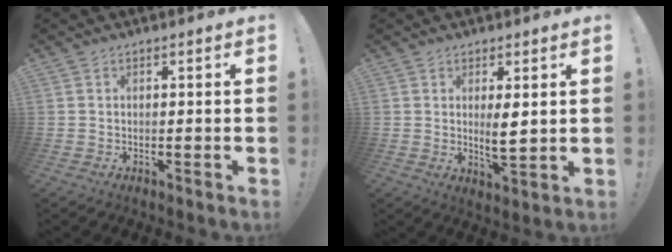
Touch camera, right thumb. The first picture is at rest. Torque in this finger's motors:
{"motor_torque": [-0.42, 0.52, 0.27, 0.34, 0.04]}